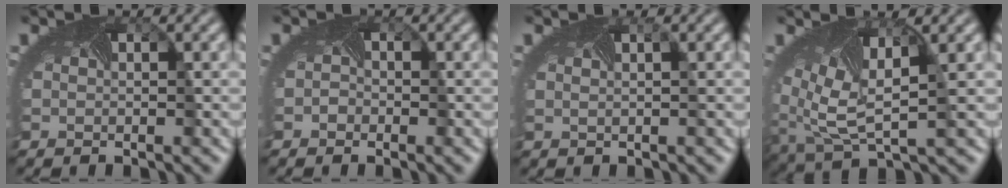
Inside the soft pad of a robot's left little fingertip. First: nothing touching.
{"total": 0.8, "force": [-0.5, 0.6, 0.1], "torque": [0.001, -0.001, -0.010]}
{"total": 1.2, "force": [0.8, 0.4, 0.8], "torque": [-0.007, 0.007, 0.010]}
{"total": 7.2, "force": [1.3, 3.5, 6.1], "torque": [-0.137, -0.011, 0.034]}